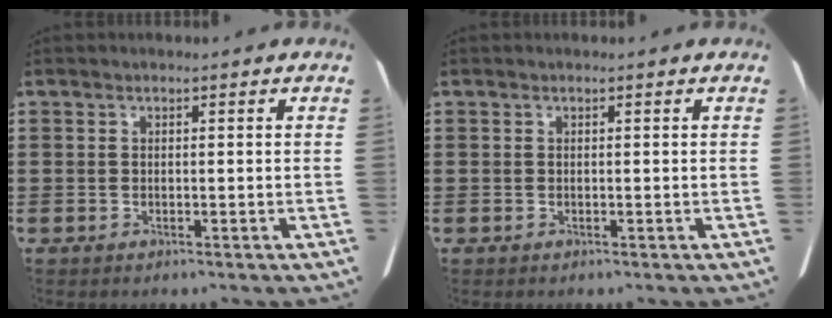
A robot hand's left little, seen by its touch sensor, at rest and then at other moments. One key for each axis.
{"total": 0.0}